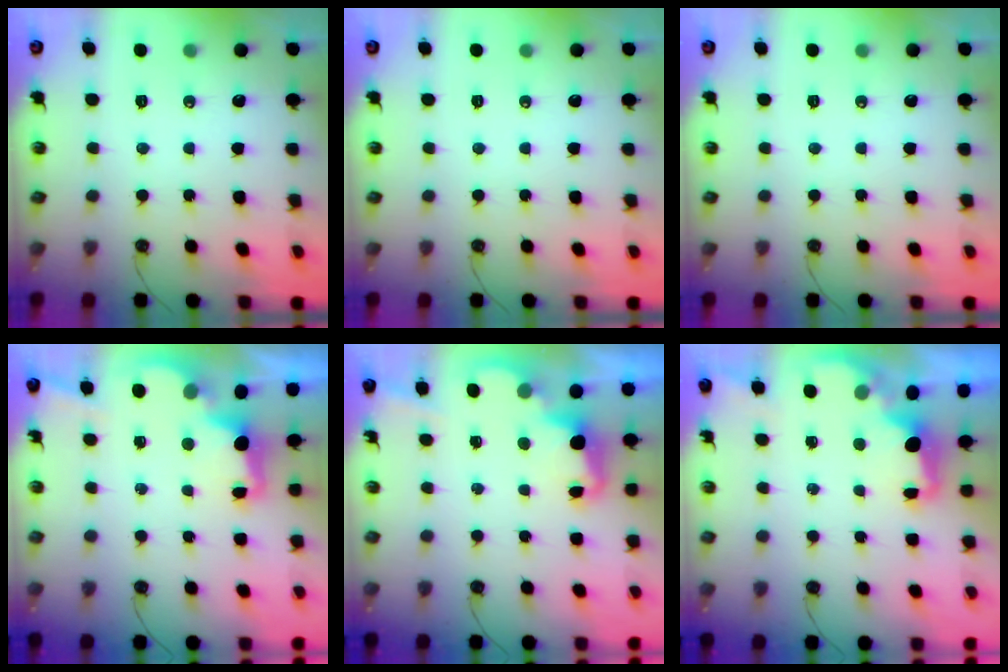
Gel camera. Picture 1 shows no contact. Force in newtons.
{"total": 0.0}
{"total": 0.0}
{"total": 2.5, "press": 2.4, "slide": 0.8}
{"total": 2.4, "press": 2.4, "slide": 0.6}
{"total": 1.9, "press": 1.8, "slide": 0.8}